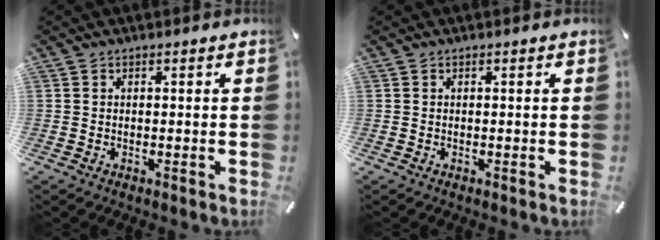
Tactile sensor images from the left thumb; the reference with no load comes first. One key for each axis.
{"total": 0.0}